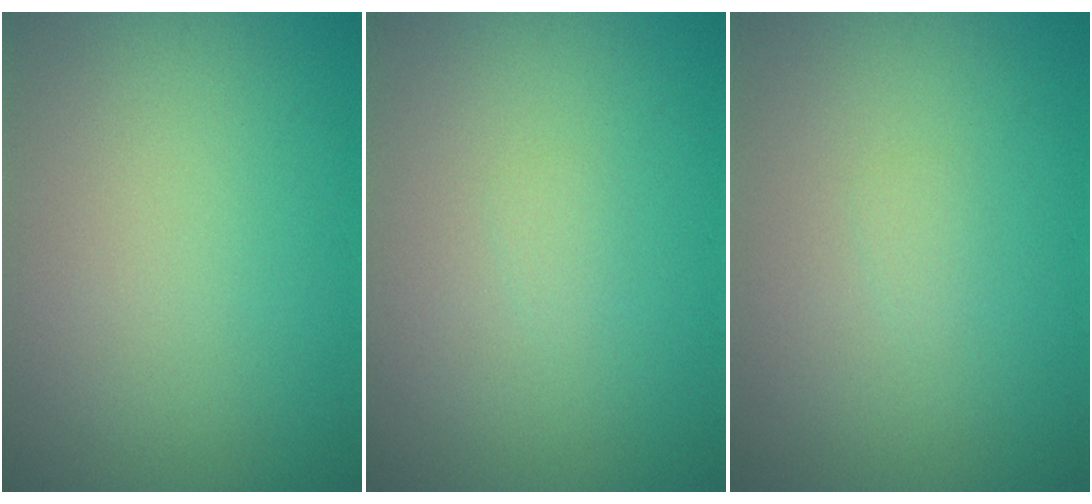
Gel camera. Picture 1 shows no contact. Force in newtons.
{"total": 0.6, "press": 0.6, "slide": 0.1}
{"total": 0.6, "press": 0.6, "slide": 0.1}